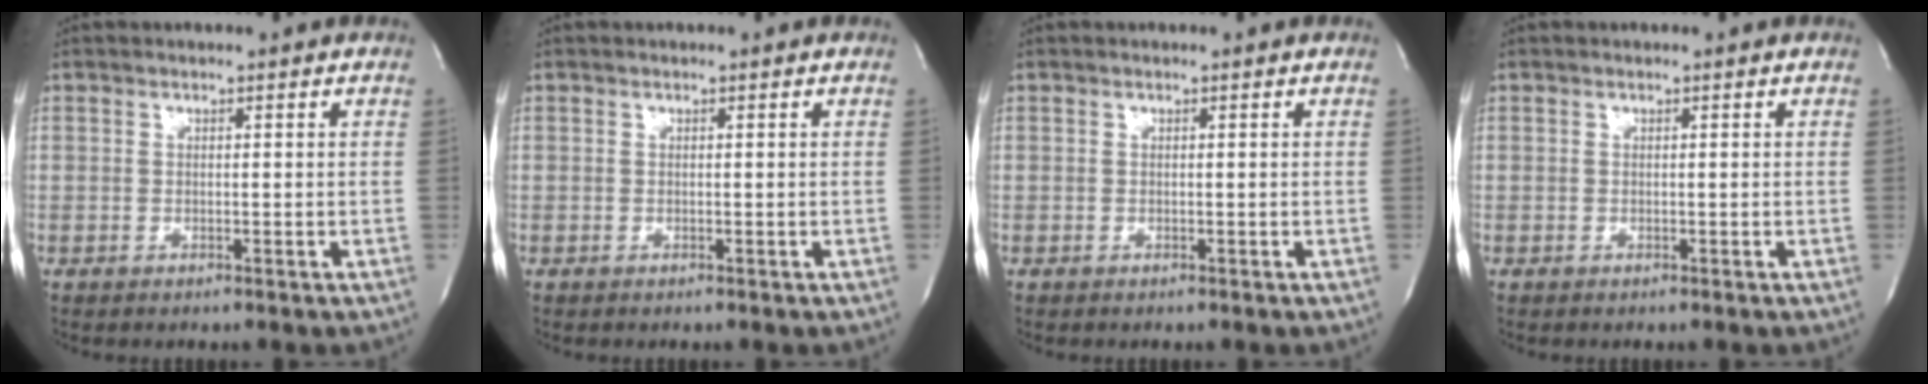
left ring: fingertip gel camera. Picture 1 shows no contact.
{"total": 0.0}
{"total": 0.0}
{"total": 0.0}